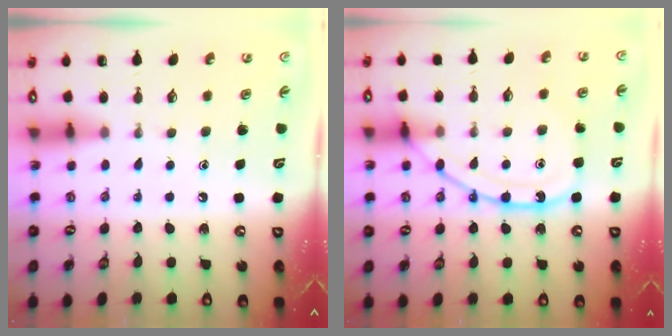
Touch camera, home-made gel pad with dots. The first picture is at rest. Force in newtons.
{"total": 15.2, "press": 15.2, "slide": 1.3}